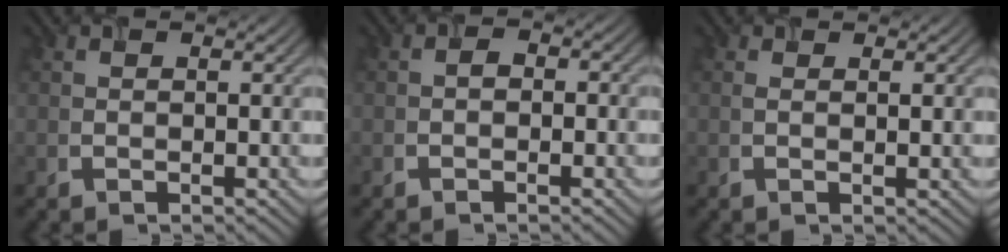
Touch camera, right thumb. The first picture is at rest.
{"total": 1.1, "force": [-0.9, 0.6, 0.1], "torque": [-0.004, 0.000, -0.012]}
{"total": 0.6, "force": [0.3, 0.1, 0.5], "torque": [-0.012, 0.001, 0.010]}